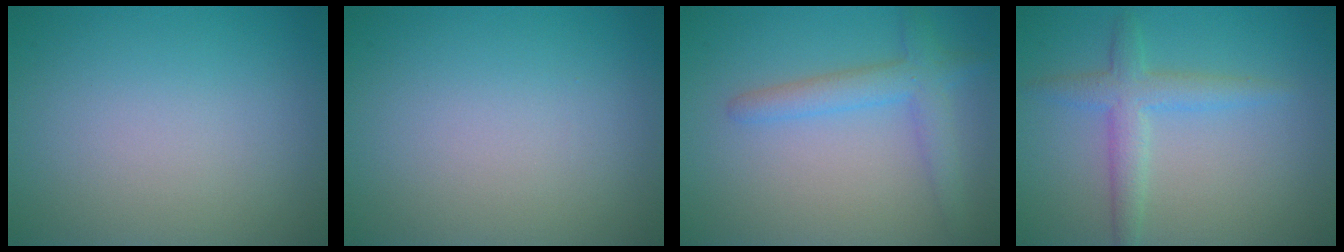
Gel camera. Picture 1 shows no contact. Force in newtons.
{"total": 0.0}
{"total": 3.2, "press": 3.2, "slide": 0.1}
{"total": 3.1, "press": 3.1, "slide": 0.0}